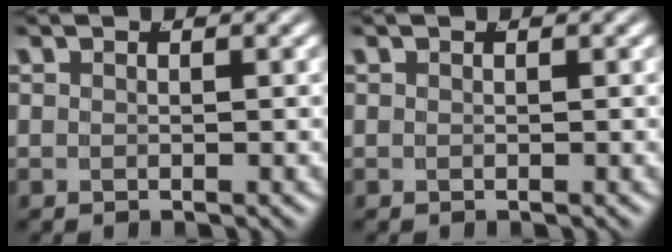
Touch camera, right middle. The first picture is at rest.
{"total": 0.0}